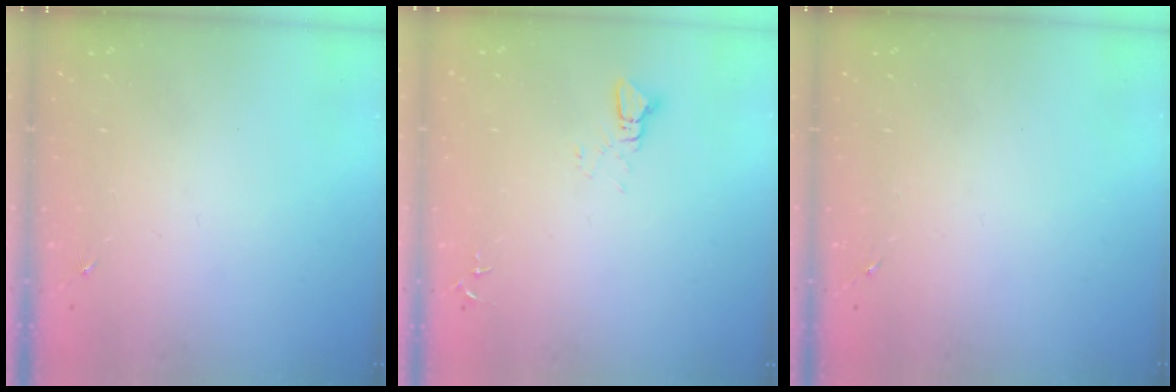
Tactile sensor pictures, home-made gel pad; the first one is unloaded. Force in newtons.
{"total": 2.4, "press": 2.4, "slide": 0.1}
{"total": 0.0}